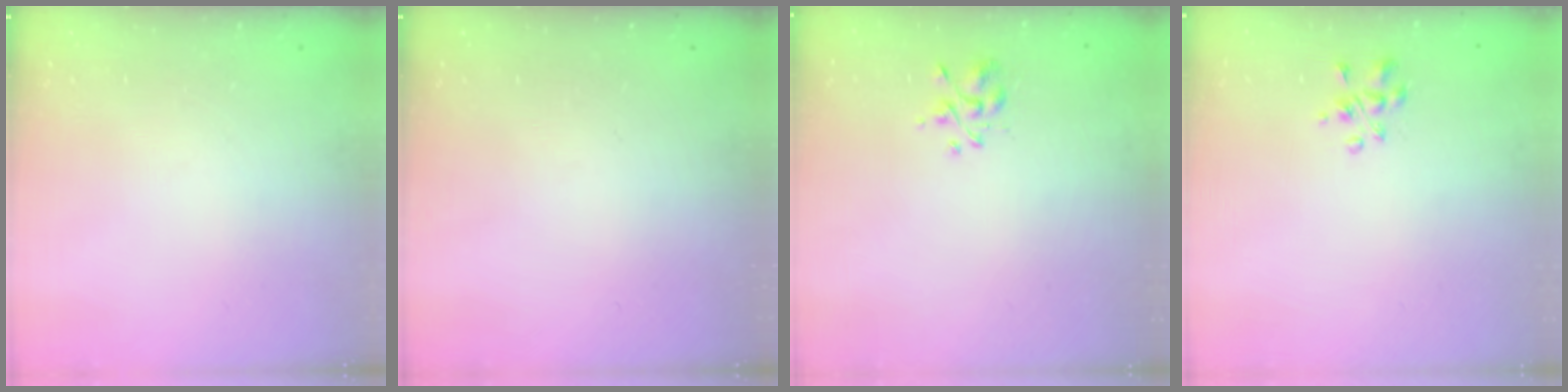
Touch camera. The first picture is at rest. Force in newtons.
{"total": 0.0}
{"total": 2.4, "press": 2.1, "slide": 1.2}
{"total": 3.7, "press": 3.7, "slide": 0.7}